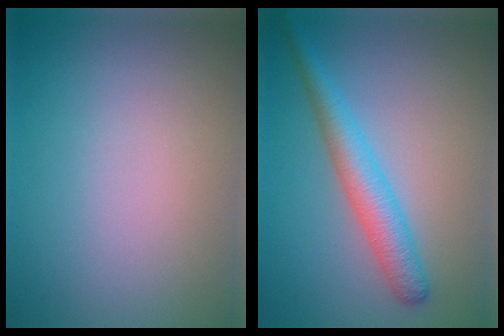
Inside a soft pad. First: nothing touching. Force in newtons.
{"total": 3.8, "press": 3.8, "slide": 0.3}